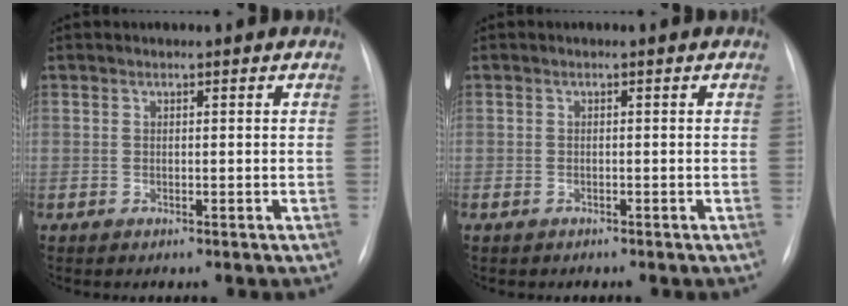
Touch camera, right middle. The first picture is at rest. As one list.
[{"total": 0.7, "force": [-0.6, 0.4, 0.1], "torque": [-0.010, -0.001, -0.008]}]